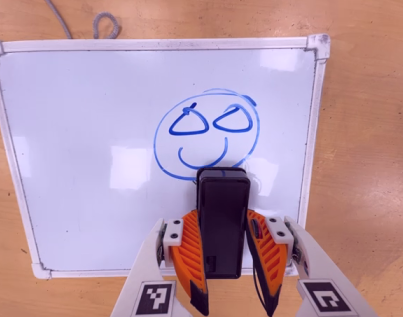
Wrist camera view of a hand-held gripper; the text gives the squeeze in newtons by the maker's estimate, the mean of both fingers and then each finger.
{"total": 4.8, "left": 3.0, "right": 6.6}